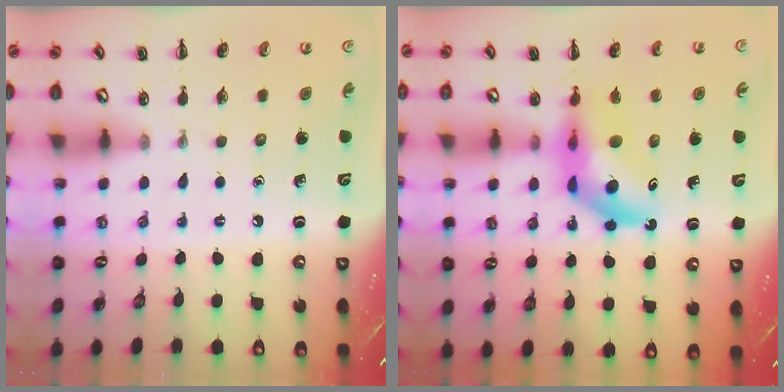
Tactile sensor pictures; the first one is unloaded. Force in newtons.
{"total": 10.3, "press": 9.8, "slide": 3.2}